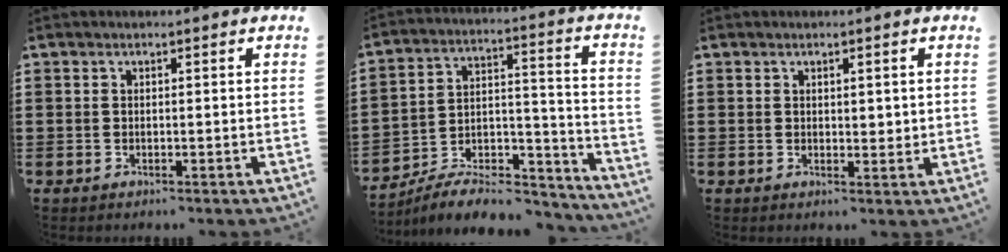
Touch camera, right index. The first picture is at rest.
{"total": 8.0, "force": [-7.1, 2.1, 2.9], "torque": [-0.039, 0.018, -0.135]}
{"total": 1.5, "force": [0.7, 0.9, 0.9], "torque": [-0.012, 0.003, 0.011]}